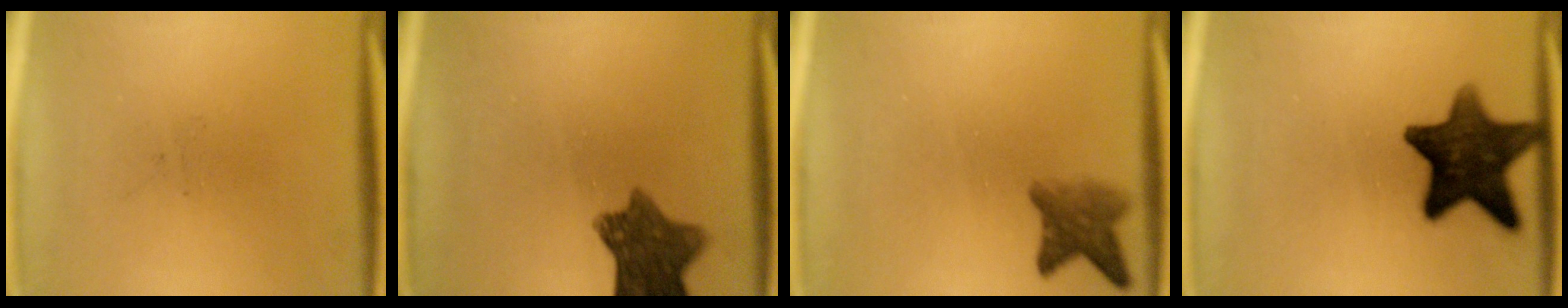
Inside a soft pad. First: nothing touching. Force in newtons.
{"total": 9.1}
{"total": 4.3}
{"total": 13.4}